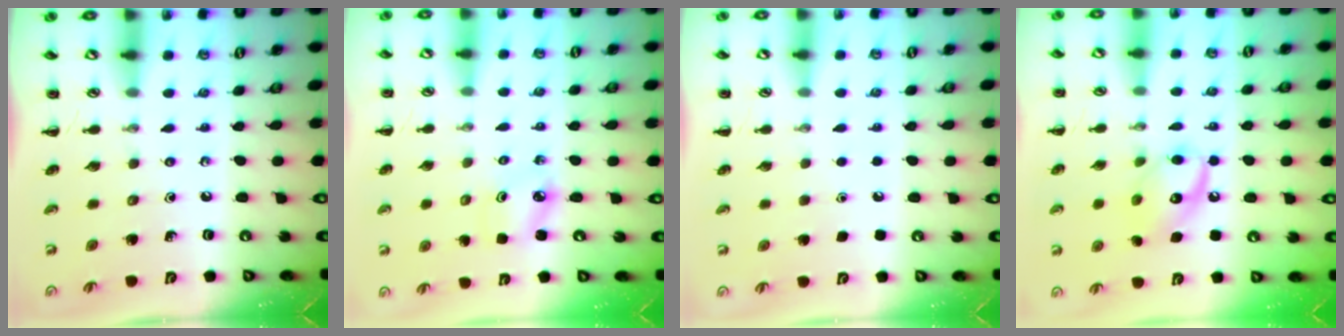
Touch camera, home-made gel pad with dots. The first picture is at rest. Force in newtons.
{"total": 2.8, "press": 2.7, "slide": 0.4}
{"total": 1.6, "press": 1.6, "slide": 0.1}
{"total": 10.7, "press": 10.7, "slide": 0.4}